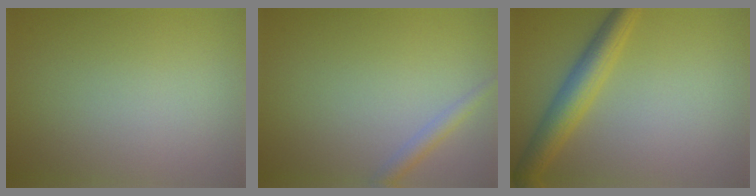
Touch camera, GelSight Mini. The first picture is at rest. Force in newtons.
{"total": 1.7, "press": 1.7, "slide": 0.1}
{"total": 4.3, "press": 4.3, "slide": 0.0}